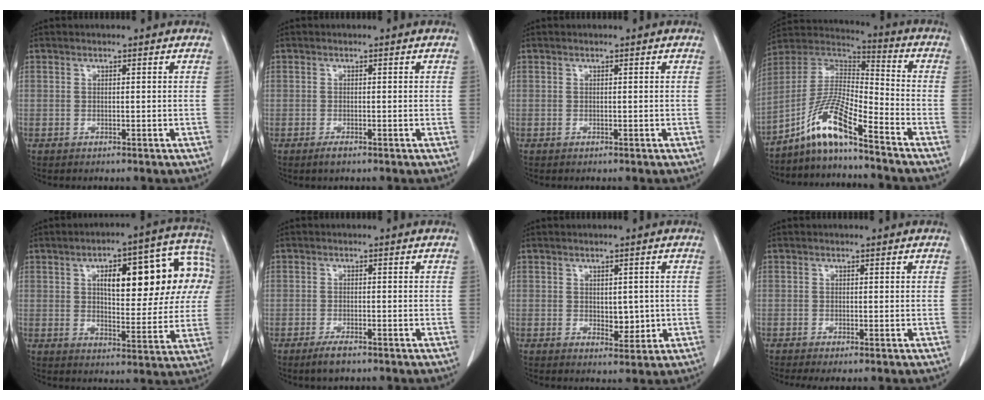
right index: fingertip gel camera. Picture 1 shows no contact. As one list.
[{"total": 1.1, "force": [-0.7, 0.5, 0.7], "torque": [-0.012, -0.002, -0.011]}, {"total": 0.0}, {"total": 11.0, "force": [-7.8, 0.6, 7.7], "torque": [-0.164, 0.010, -0.148]}, {"total": 19.4, "force": [4.8, 6.6, 17.6], "torque": [-0.239, 0.046, 0.065]}, {"total": 2.6, "force": [-1.9, 0.9, 1.6], "torque": [-0.034, -0.003, -0.031]}, {"total": 3.4, "force": [0.1, 2.0, 2.7], "torque": [-0.029, -0.003, 0.013]}, {"total": 1.5, "force": [-0.7, 0.3, 1.3], "torque": [-0.026, -0.006, -0.012]}]